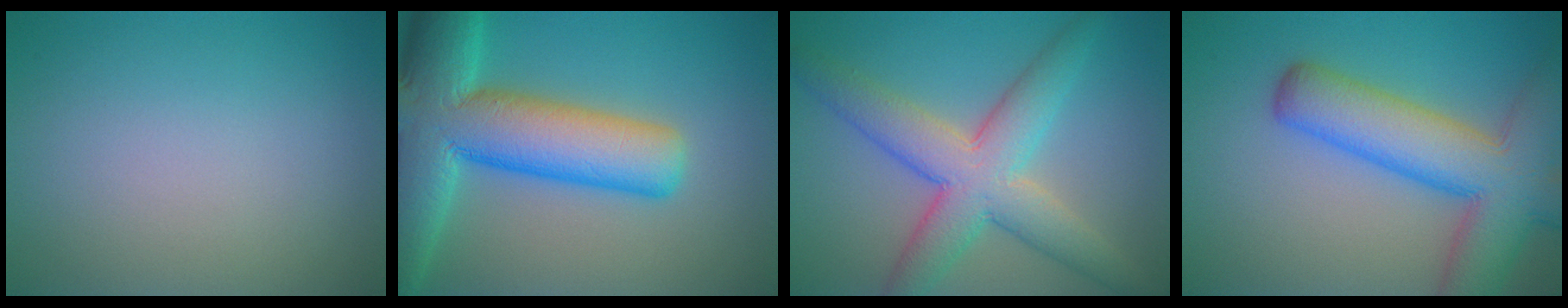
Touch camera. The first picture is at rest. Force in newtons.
{"total": 13.4, "press": 13.4, "slide": 0.7}
{"total": 7.5, "press": 7.5, "slide": 0.2}
{"total": 10.0, "press": 10.0, "slide": 0.6}